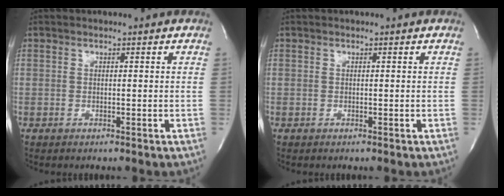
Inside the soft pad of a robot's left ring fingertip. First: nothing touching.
{"total": 0.0}